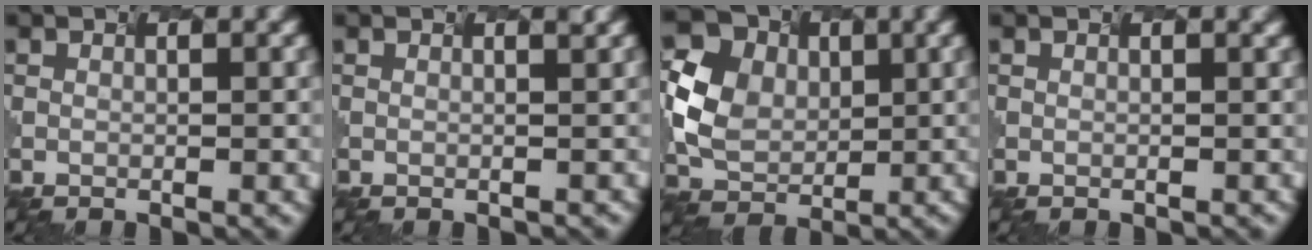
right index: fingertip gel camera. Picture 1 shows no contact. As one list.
[{"total": 1.6, "force": [0.8, 0.9, 1.1], "torque": [0.009, 0.014, -0.007]}, {"total": 6.1, "force": [-0.2, 5.3, 3.0], "torque": [-0.070, 0.001, -0.003]}, {"total": 0.8, "force": [0.5, 0.5, 0.4], "torque": [0.007, 0.004, 0.000]}]